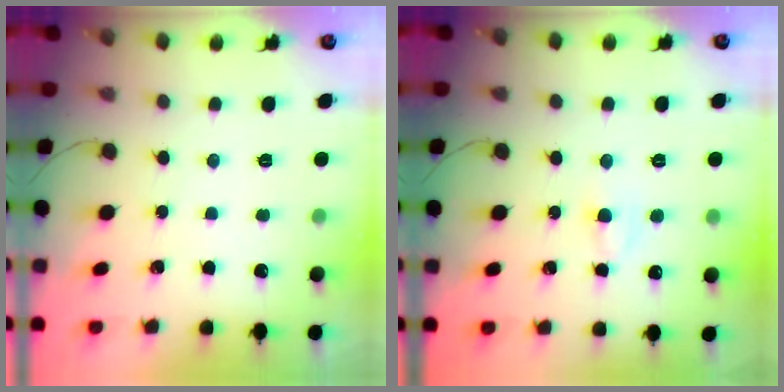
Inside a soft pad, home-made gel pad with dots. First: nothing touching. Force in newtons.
{"total": 3.0, "press": 2.8, "slide": 1.0}